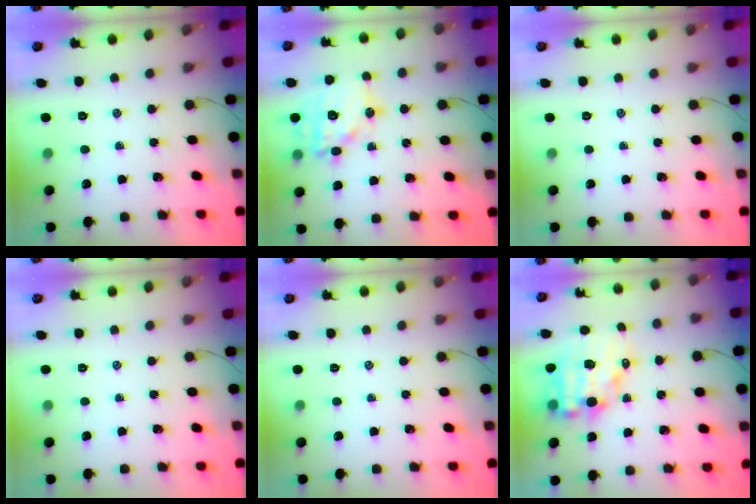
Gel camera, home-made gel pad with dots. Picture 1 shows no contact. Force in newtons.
{"total": 16.3, "press": 16.0, "slide": 2.9}
{"total": 0.0}
{"total": 0.0}
{"total": 0.0}
{"total": 11.3, "press": 10.9, "slide": 2.7}